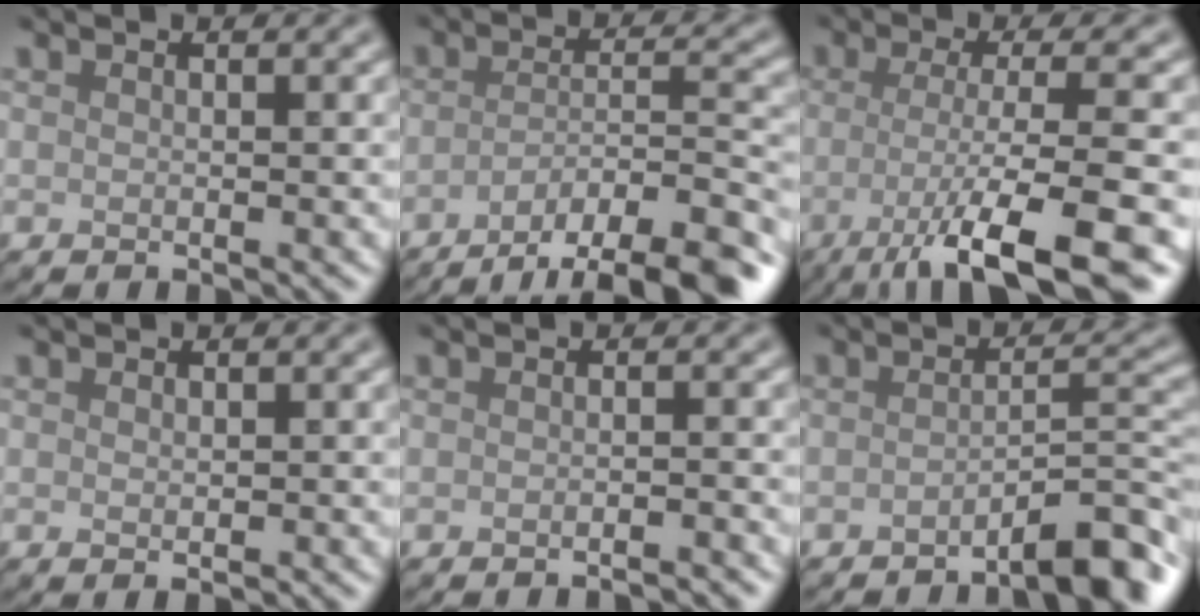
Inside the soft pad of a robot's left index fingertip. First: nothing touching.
{"total": 10.6, "force": [-7.2, 2.8, 7.3], "torque": [-0.109, 0.000, -0.103]}
{"total": 9.2, "force": [-3.5, 2.1, 8.3], "torque": [-0.113, -0.008, -0.066]}
{"total": 0.6, "force": [0.2, 0.3, 0.5], "torque": [-0.007, 0.000, 0.004]}
{"total": 1.4, "force": [-1.2, 0.2, 0.6], "torque": [0.000, 0.003, -0.018]}
{"total": 4.9, "force": [-3.2, 0.8, 3.6], "torque": [-0.042, 0.015, -0.051]}